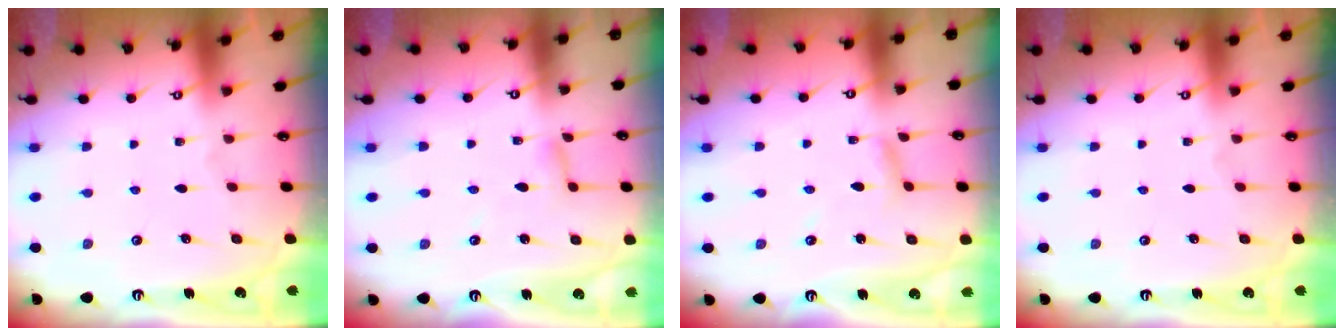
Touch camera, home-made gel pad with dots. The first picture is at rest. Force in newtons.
{"total": 2.5, "press": 2.5, "slide": 0.2}
{"total": 4.0, "press": 4.0, "slide": 0.3}
{"total": 0.0}